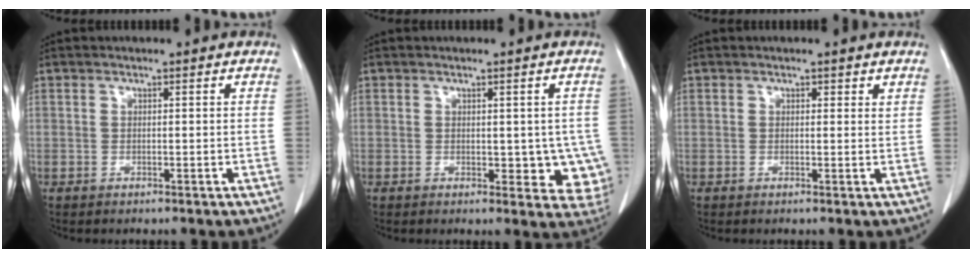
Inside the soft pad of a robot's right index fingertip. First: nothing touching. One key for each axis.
{"total": 6.4, "fx": -0.3, "fy": 3.7, "fz": 5.2, "tx": -0.029, "ty": -0.004, "tz": 0.001}
{"total": 0.7, "fx": 0.5, "fy": 0.4, "fz": 0.3, "tx": 0.000, "ty": -0.002, "tz": 0.003}